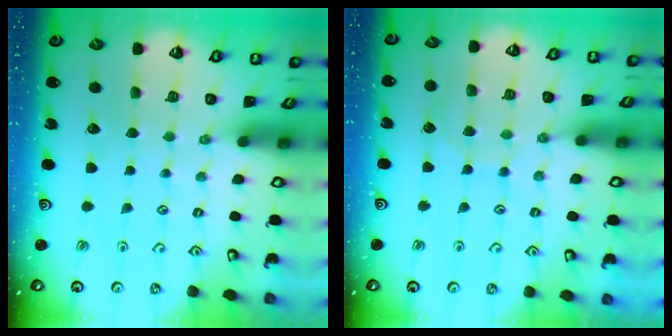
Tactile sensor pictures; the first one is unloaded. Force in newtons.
{"total": 6.1, "press": 6.1, "slide": 0.4}